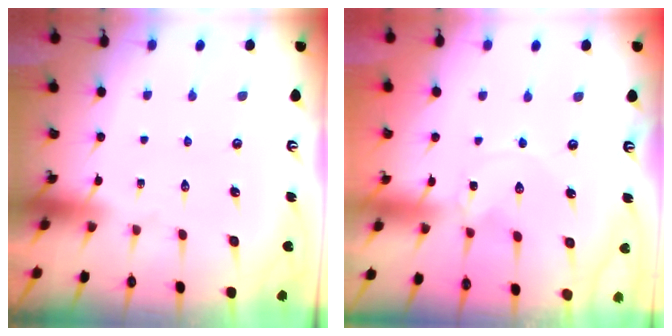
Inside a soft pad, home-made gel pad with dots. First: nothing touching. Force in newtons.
{"total": 0.0}